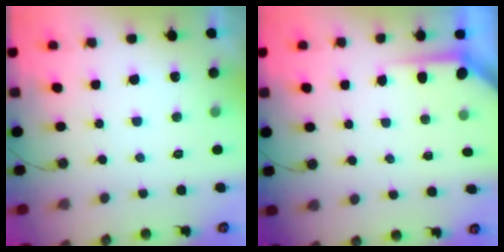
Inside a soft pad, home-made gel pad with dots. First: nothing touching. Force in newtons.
{"total": 3.6, "press": 3.6, "slide": 0.4}